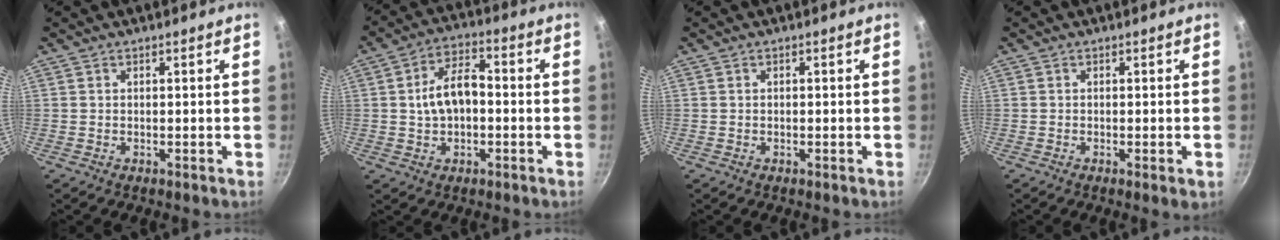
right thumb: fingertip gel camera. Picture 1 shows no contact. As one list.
[{"total": 8.8, "force": [-0.2, 5.3, 7.0], "torque": [-0.116, 0.027, -0.010]}, {"total": 0.0}, {"total": 1.9, "force": [-0.6, 0.2, 1.7], "torque": [-0.025, -0.007, -0.009]}]